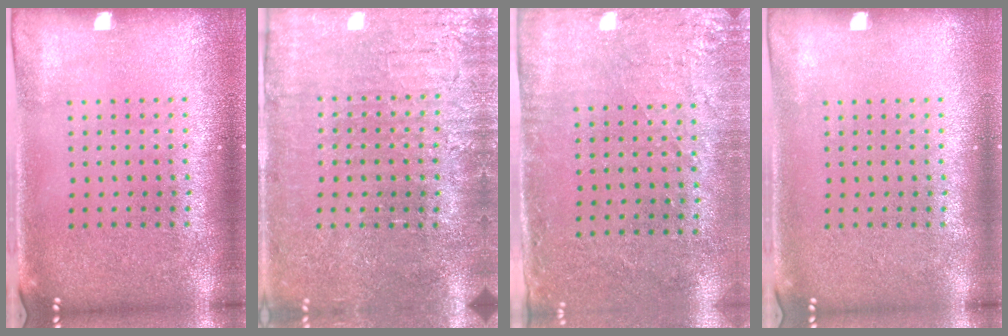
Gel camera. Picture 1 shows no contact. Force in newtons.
{"total": 3.7, "press": 3.4, "slide": 1.3}
{"total": 2.8, "press": 2.3, "slide": 1.6}
{"total": 0.0}